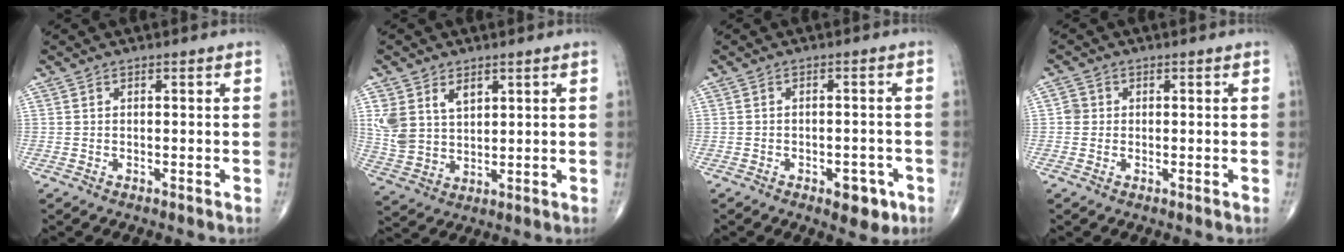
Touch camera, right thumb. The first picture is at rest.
{"total": 8.8, "force": [3.6, 6.0, 5.4], "torque": [-0.094, -0.011, 0.084]}
{"total": 5.4, "force": [-2.7, 2.8, 3.7], "torque": [-0.029, 0.012, -0.029]}
{"total": 2.0, "force": [0.0, 2.0, 0.6], "torque": [0.001, 0.005, -0.003]}